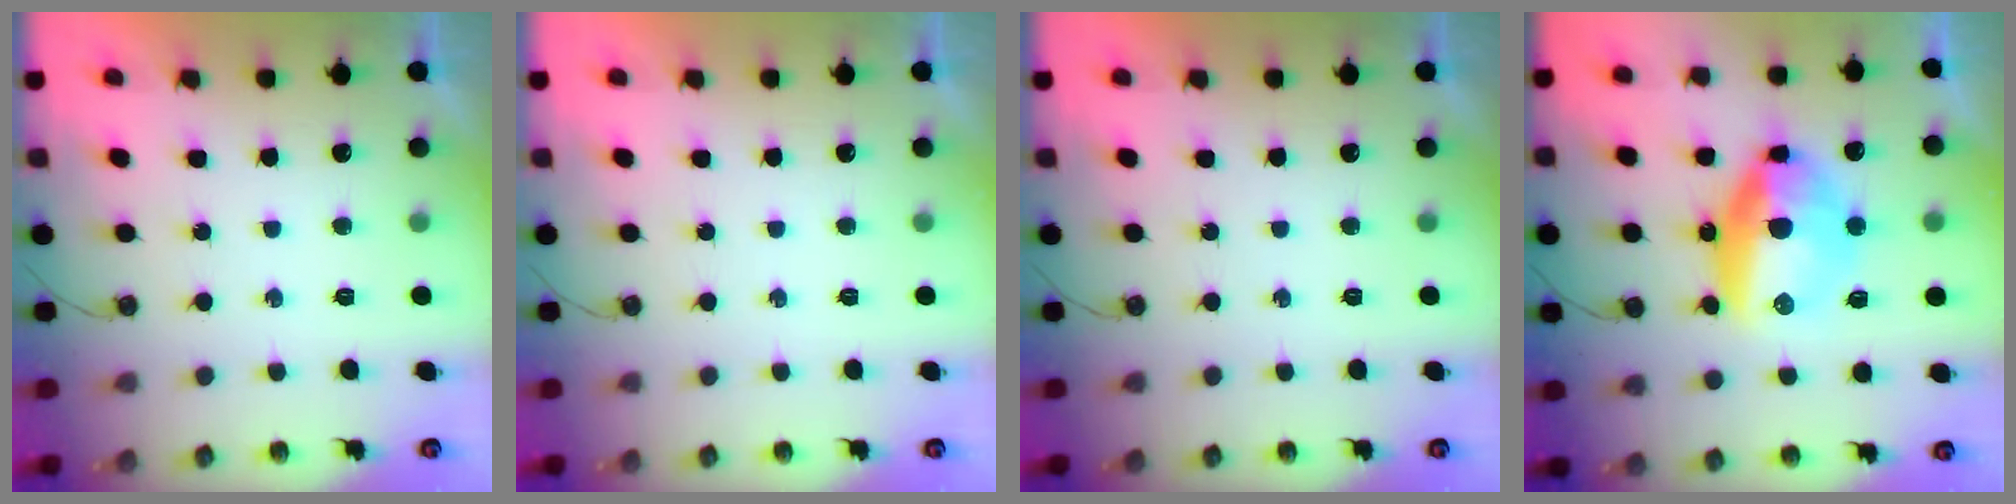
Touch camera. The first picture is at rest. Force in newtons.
{"total": 0.0}
{"total": 0.0}
{"total": 14.2, "press": 14.1, "slide": 2.3}